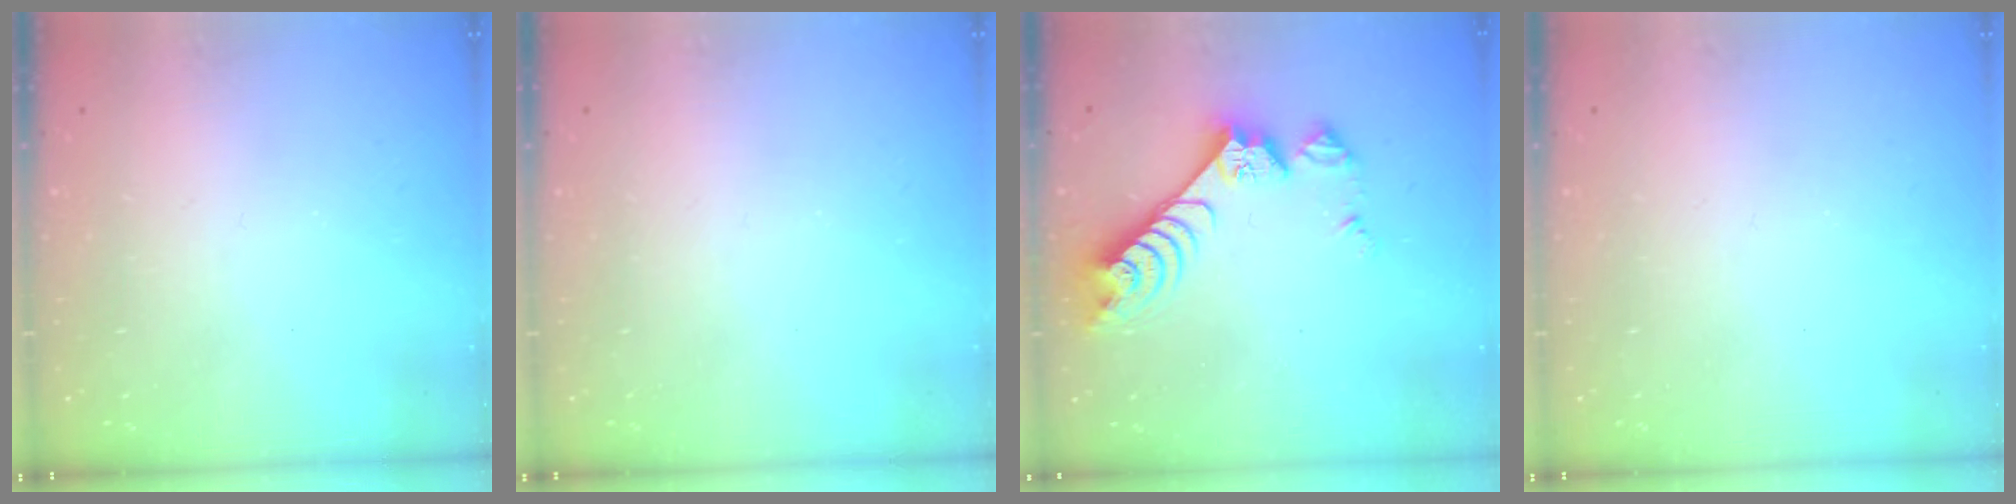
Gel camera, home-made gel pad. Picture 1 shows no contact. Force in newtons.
{"total": 0.0}
{"total": 10.2, "press": 10.1, "slide": 1.0}
{"total": 0.0}